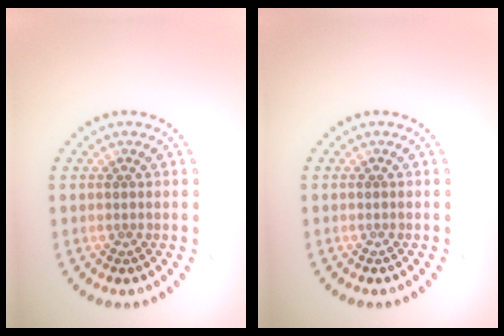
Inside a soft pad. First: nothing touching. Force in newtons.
{"total": 0.0}